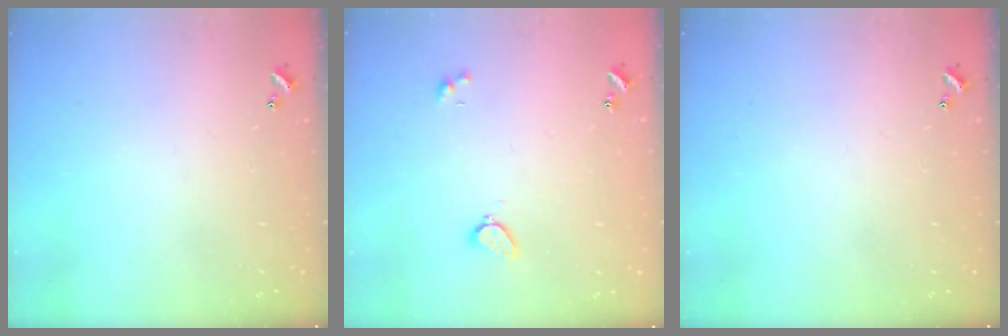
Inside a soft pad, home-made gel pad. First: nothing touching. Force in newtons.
{"total": 2.1, "press": 2.0, "slide": 0.5}
{"total": 0.0}